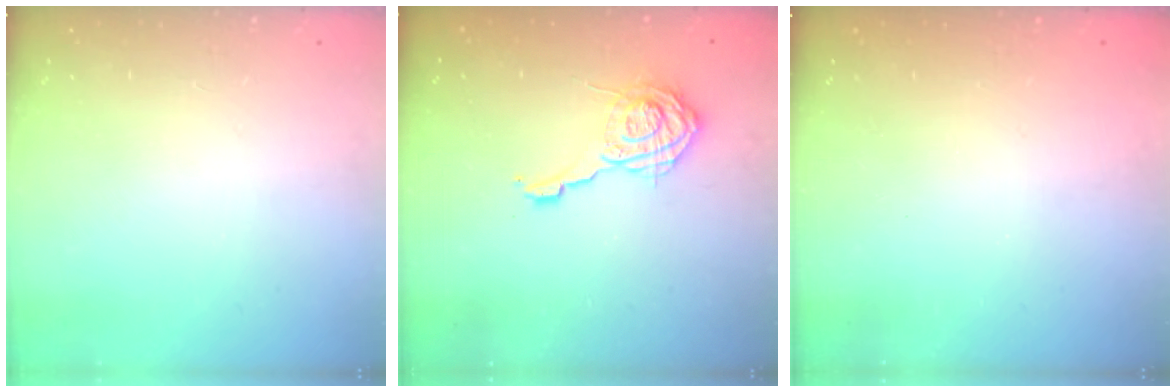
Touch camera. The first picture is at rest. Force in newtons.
{"total": 11.2, "press": 11.2, "slide": 1.3}
{"total": 2.6, "press": 2.5, "slide": 0.9}